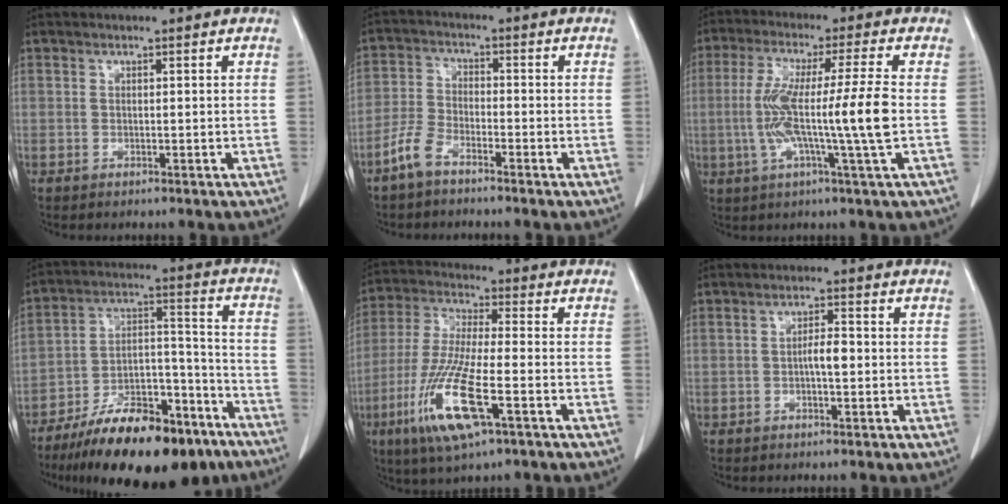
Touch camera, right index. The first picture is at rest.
{"total": 4.8, "force": [-3.6, 1.8, 2.6], "torque": [-0.066, 0.001, -0.079]}
{"total": 12.9, "force": [-1.2, -1.1, 12.8], "torque": [-0.242, -0.001, -0.027]}
{"total": 21.1, "force": [-15.4, 6.7, 12.7], "torque": [-0.173, 0.029, -0.253]}
{"total": 13.8, "force": [-5.7, 1.6, 12.4], "torque": [-0.264, -0.028, -0.108]}
{"total": 2.8, "force": [-0.4, 0.7, 2.7], "torque": [-0.045, 0.004, -0.008]}